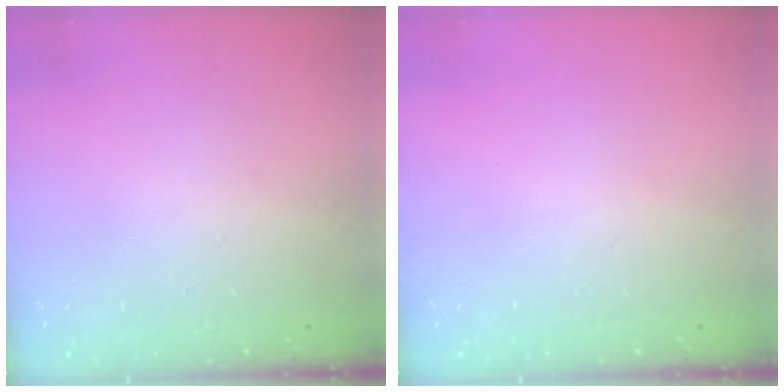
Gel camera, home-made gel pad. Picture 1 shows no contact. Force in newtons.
{"total": 0.0}